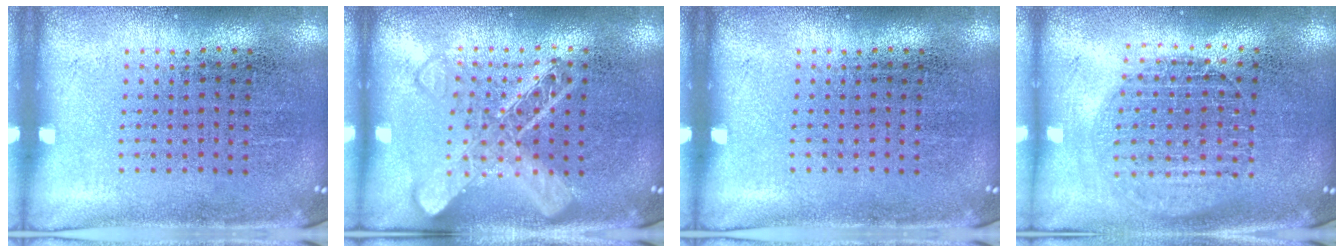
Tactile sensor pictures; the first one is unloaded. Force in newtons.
{"total": 3.2, "press": 3.1, "slide": 0.4}
{"total": 0.0}
{"total": 1.6, "press": 1.4, "slide": 0.8}